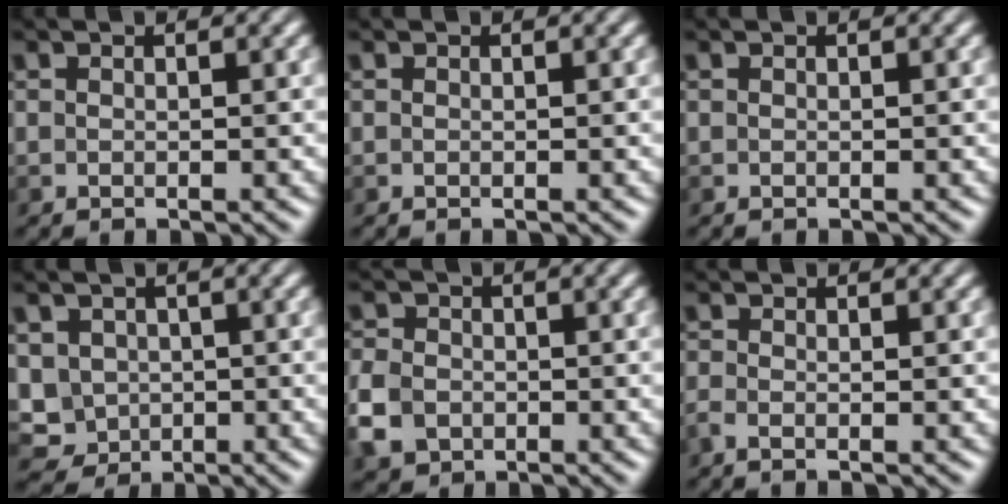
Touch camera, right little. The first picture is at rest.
{"total": 0.0}
{"total": 0.0}
{"total": 5.1, "force": [0.3, 4.7, 1.9], "torque": [-0.038, 0.024, -0.014]}
{"total": 4.9, "force": [-1.8, 3.8, 2.5], "torque": [-0.057, -0.007, -0.041]}
{"total": 0.8, "force": [-0.5, 0.2, 0.6], "torque": [-0.016, 0.006, -0.012]}